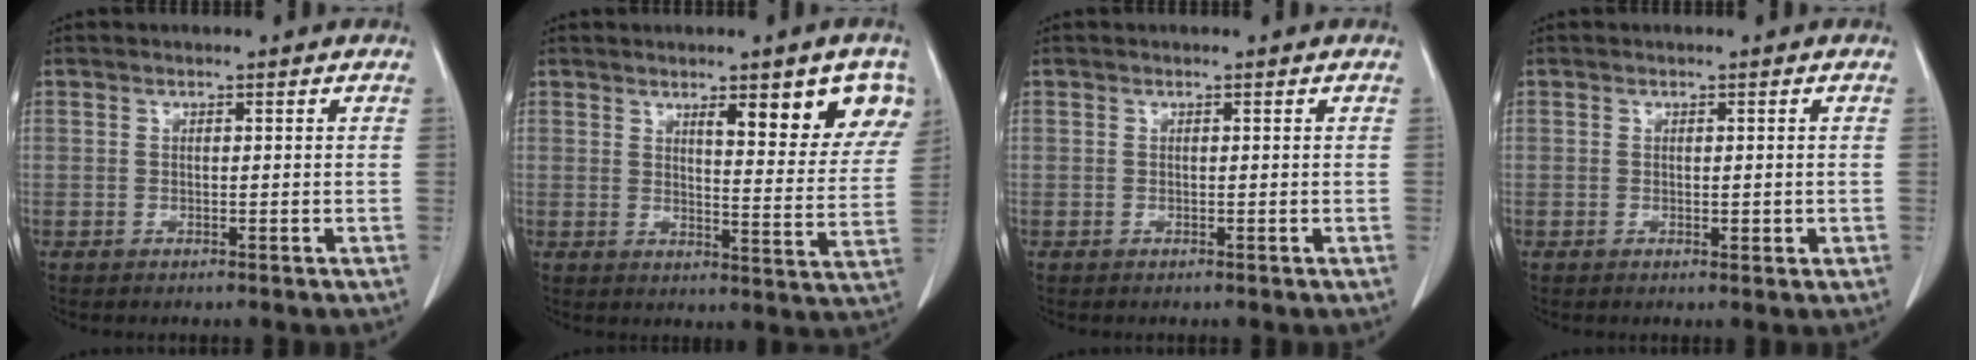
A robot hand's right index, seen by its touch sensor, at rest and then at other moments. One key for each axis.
{"total": 11.3, "fx": 6.3, "fy": 1.9, "fz": 9.2, "tx": -0.104, "ty": -0.008, "tz": 0.080}
{"total": 0.0}
{"total": 1.4, "fx": -0.1, "fy": 0.7, "fz": 1.2, "tx": -0.014, "ty": -0.003, "tz": 0.002}